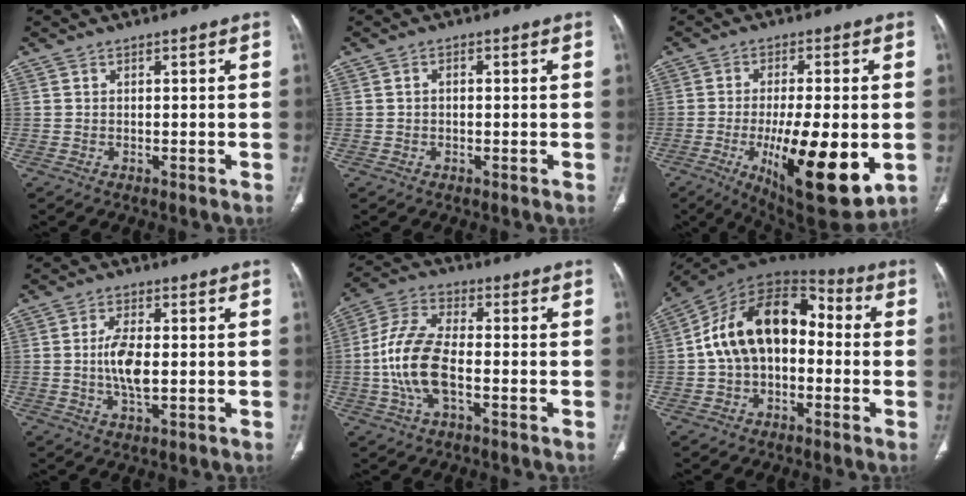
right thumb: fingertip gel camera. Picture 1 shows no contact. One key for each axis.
{"total": 1.1, "fx": 0.0, "fy": 0.7, "fz": 0.7, "tx": -0.011, "ty": 0.005, "tz": -0.002}
{"total": 19.8, "fx": -4.7, "fy": 6.3, "fz": 18.2, "tx": -0.271, "ty": -0.023, "tz": -0.054}
{"total": 6.7, "fx": -0.2, "fy": 2.9, "fz": 6.1, "tx": -0.124, "ty": -0.002, "tz": -0.006}
{"total": 12.4, "fx": -2.3, "fy": 5.9, "fz": 10.7, "tx": -0.228, "ty": 0.027, "tz": -0.048}
{"total": 17.5, "fx": -0.1, "fy": 11.3, "fz": 13.4, "tx": -0.204, "ty": 0.053, "tz": -0.015}